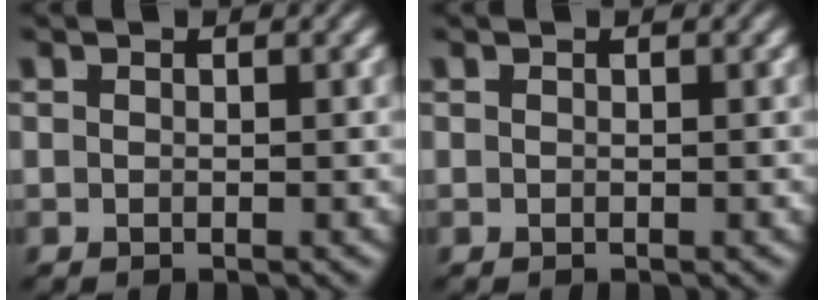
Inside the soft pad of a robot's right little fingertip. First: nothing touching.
{"total": 0.0}